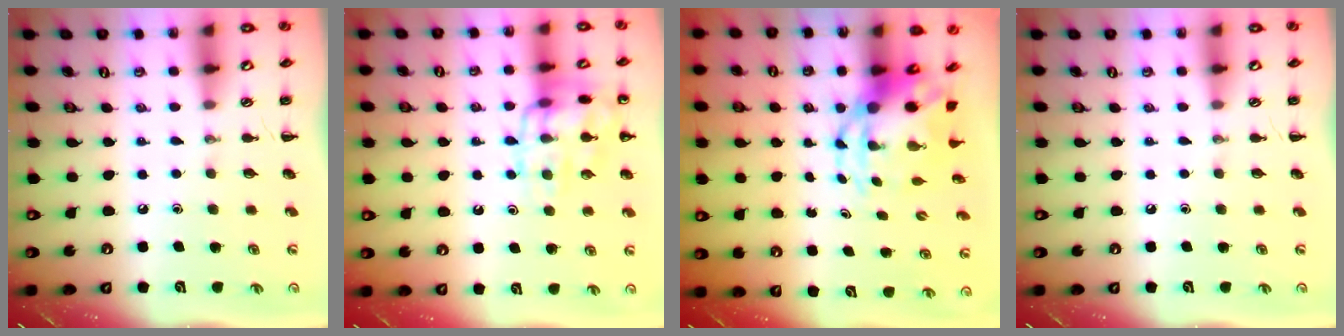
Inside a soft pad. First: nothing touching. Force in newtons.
{"total": 14.0, "press": 14.0, "slide": 1.3}
{"total": 6.0, "press": 5.8, "slide": 1.6}
{"total": 0.0}